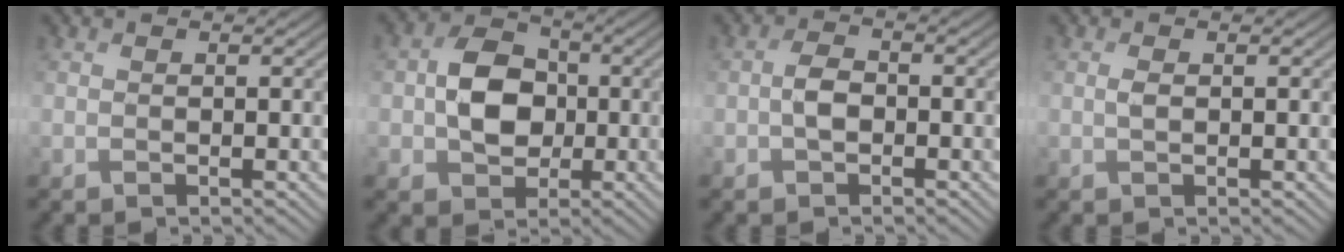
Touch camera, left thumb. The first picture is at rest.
{"total": 6.9, "force": [-0.4, 5.6, 3.9], "torque": [-0.072, 0.007, -0.020]}
{"total": 2.5, "force": [-0.8, 1.6, 1.7], "torque": [-0.036, 0.005, -0.021]}
{"total": 0.9, "force": [0.1, 0.3, 0.8], "torque": [-0.020, -0.001, 0.001]}